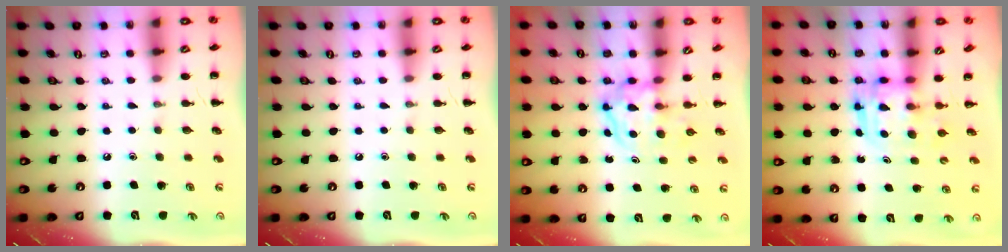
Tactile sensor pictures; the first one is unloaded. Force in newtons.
{"total": 0.0}
{"total": 3.8, "press": 3.7, "slide": 0.4}
{"total": 3.0, "press": 3.0, "slide": 0.3}